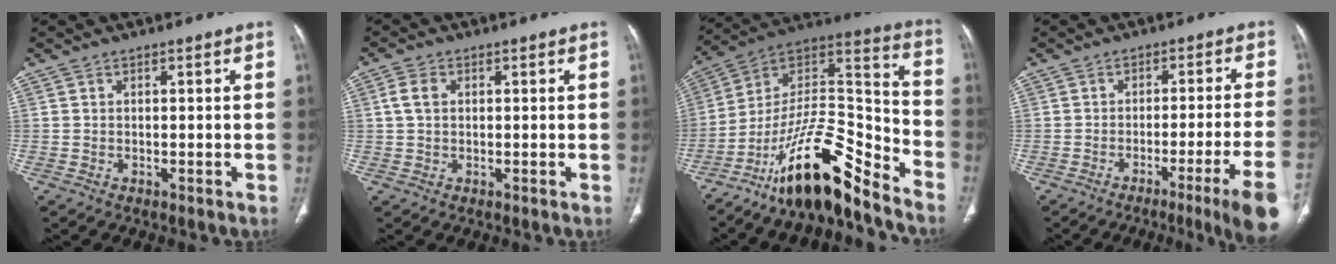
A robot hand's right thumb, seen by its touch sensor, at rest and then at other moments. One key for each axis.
{"total": 2.6, "fx": 0.5, "fy": 1.7, "fz": 1.9, "tx": -0.048, "ty": 0.006, "tz": 0.008}
{"total": 19.9, "fx": -14.9, "fy": 5.3, "fz": 12.1, "tx": -0.181, "ty": 0.116, "tz": -0.258}
{"total": 11.6, "fx": -6.2, "fy": -1.1, "fz": 9.8, "tx": -0.135, "ty": 0.013, "tz": -0.088}